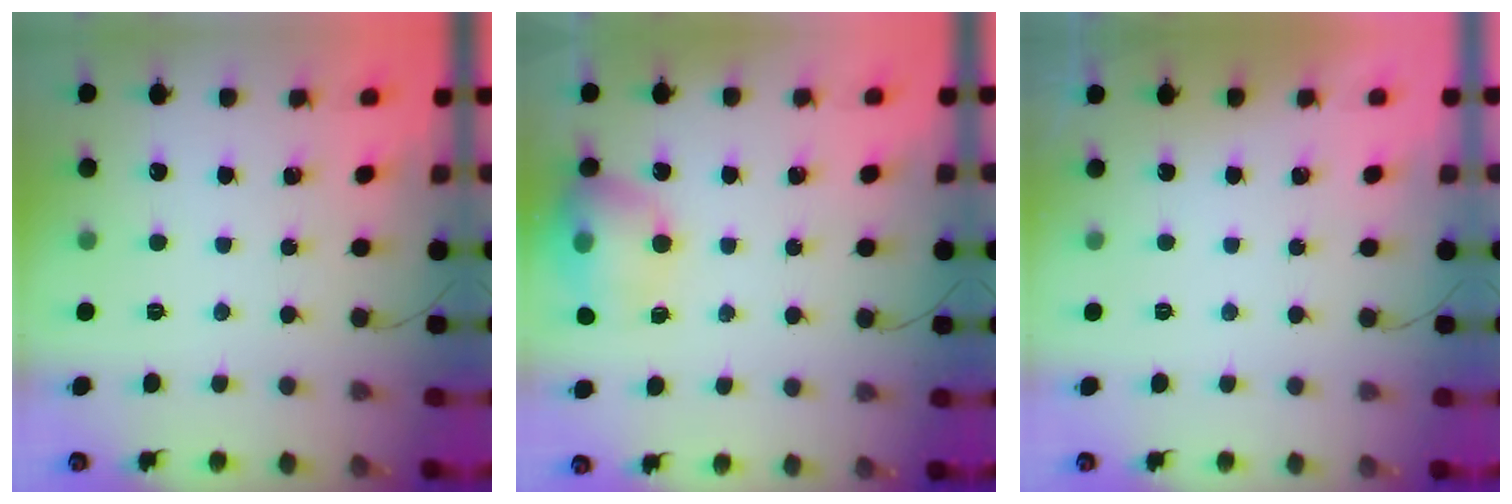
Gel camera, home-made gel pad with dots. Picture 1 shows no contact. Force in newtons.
{"total": 14.9, "press": 14.8, "slide": 2.1}
{"total": 0.0}